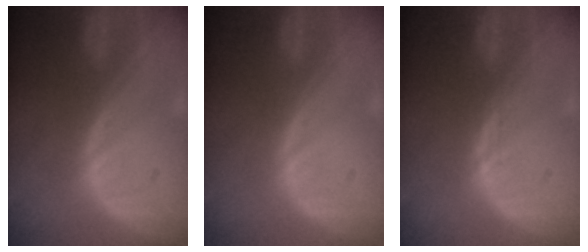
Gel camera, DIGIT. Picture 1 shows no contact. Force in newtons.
{"total": 0.0}
{"total": 0.6, "press": 0.4, "slide": 0.4}